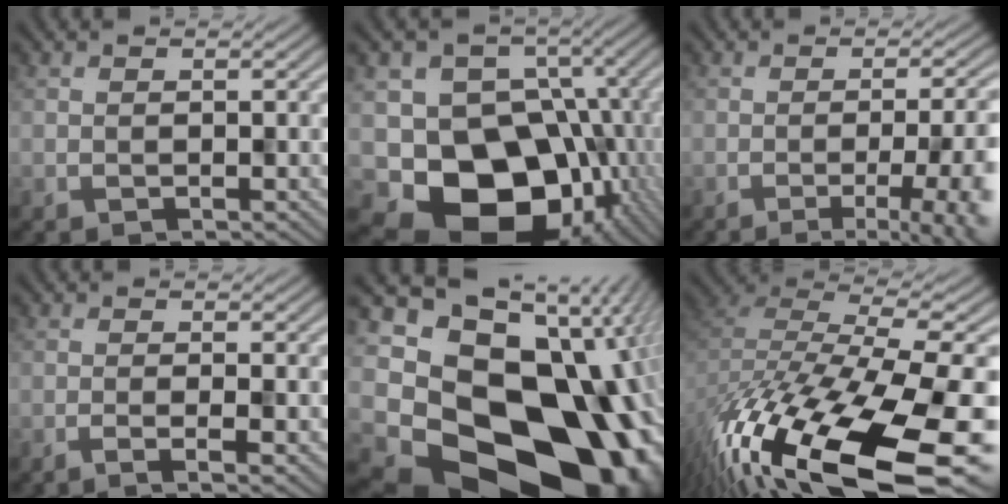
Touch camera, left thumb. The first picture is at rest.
{"total": 15.4, "force": [-5.7, 12.4, 7.1], "torque": [-0.118, -0.038, -0.081]}
{"total": 9.4, "force": [-3.1, 3.2, 8.3], "torque": [-0.083, -0.006, -0.038]}
{"total": 2.9, "force": [-1.0, 0.7, 2.6], "torque": [-0.032, 0.007, -0.017]}
{"total": 20.7, "force": [-5.0, 15.4, 12.9], "torque": [-0.258, -0.062, -0.049]}
{"total": 17.2, "force": [-9.8, 7.5, 12.0], "torque": [-0.259, -0.069, -0.125]}